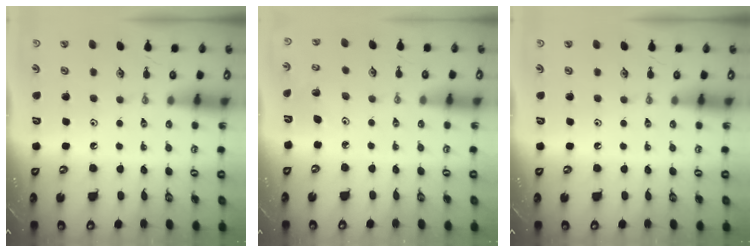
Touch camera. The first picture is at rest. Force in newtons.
{"total": 3.5, "press": 2.9, "slide": 1.9}
{"total": 0.0}